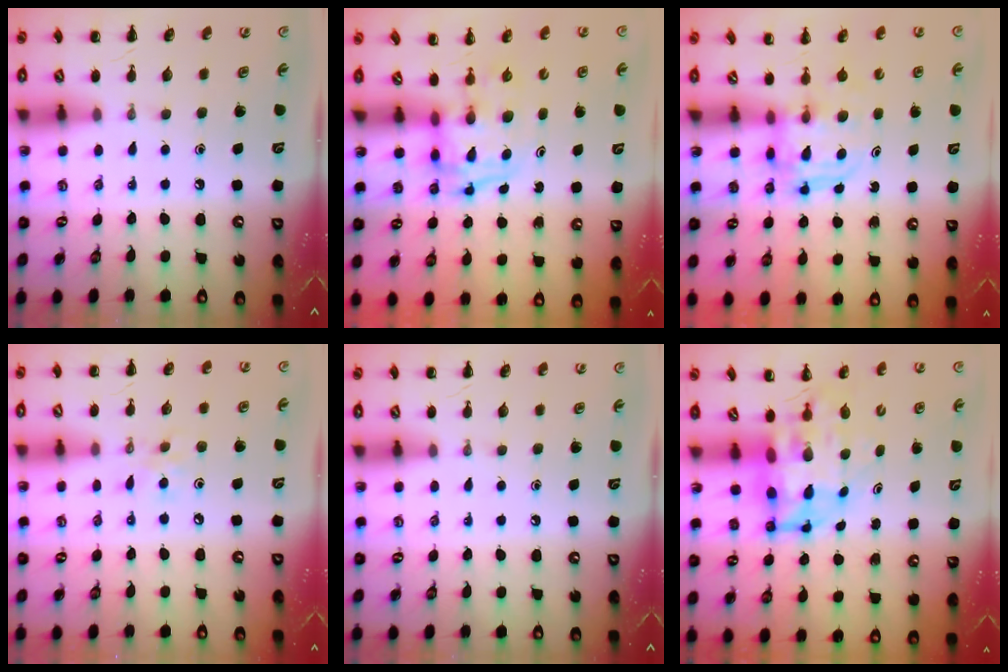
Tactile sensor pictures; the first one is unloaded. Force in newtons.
{"total": 3.4, "press": 3.3, "slide": 0.5}
{"total": 3.6, "press": 3.6, "slide": 0.3}
{"total": 3.5, "press": 3.4, "slide": 0.9}
{"total": 0.0}
{"total": 7.5, "press": 7.2, "slide": 2.1}